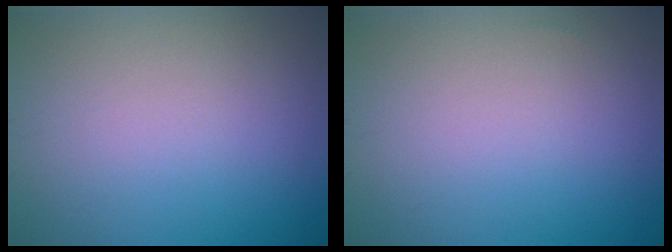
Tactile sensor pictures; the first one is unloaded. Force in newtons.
{"total": 0.0}